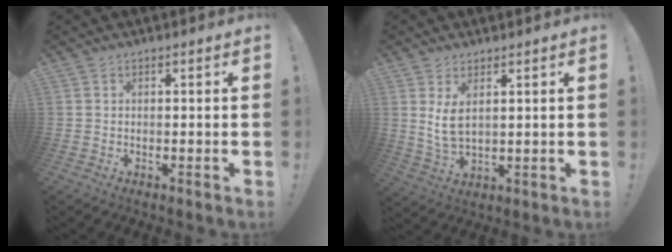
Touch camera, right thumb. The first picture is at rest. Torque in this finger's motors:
{"motor_torque": [-0.21, 0.44, 0.25, 0.45, 0.19]}